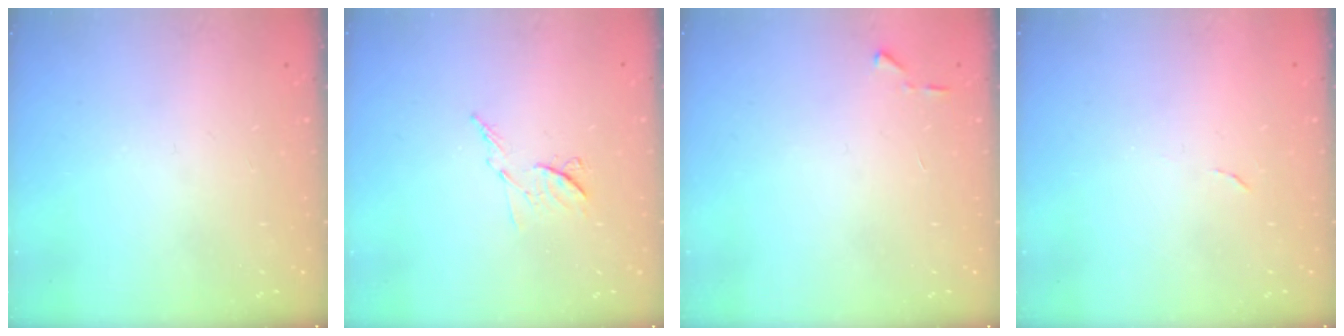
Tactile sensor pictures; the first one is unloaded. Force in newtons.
{"total": 6.8, "press": 6.7, "slide": 0.8}
{"total": 4.1, "press": 4.0, "slide": 0.5}
{"total": 3.7, "press": 3.7, "slide": 0.2}